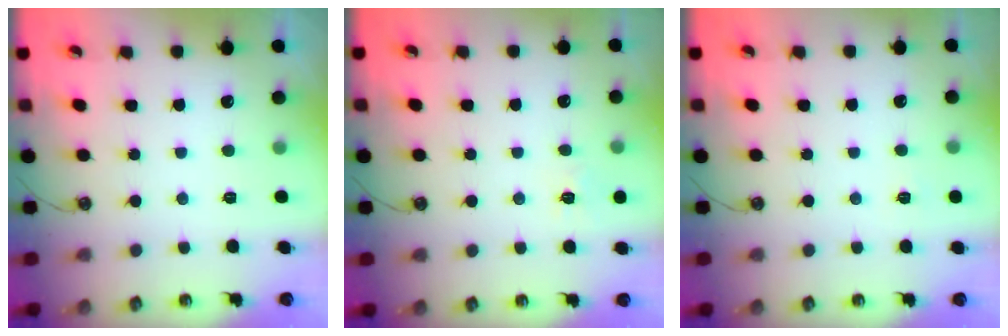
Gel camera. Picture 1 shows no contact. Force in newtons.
{"total": 6.5, "press": 6.5, "slide": 0.6}
{"total": 2.6, "press": 2.6, "slide": 0.3}